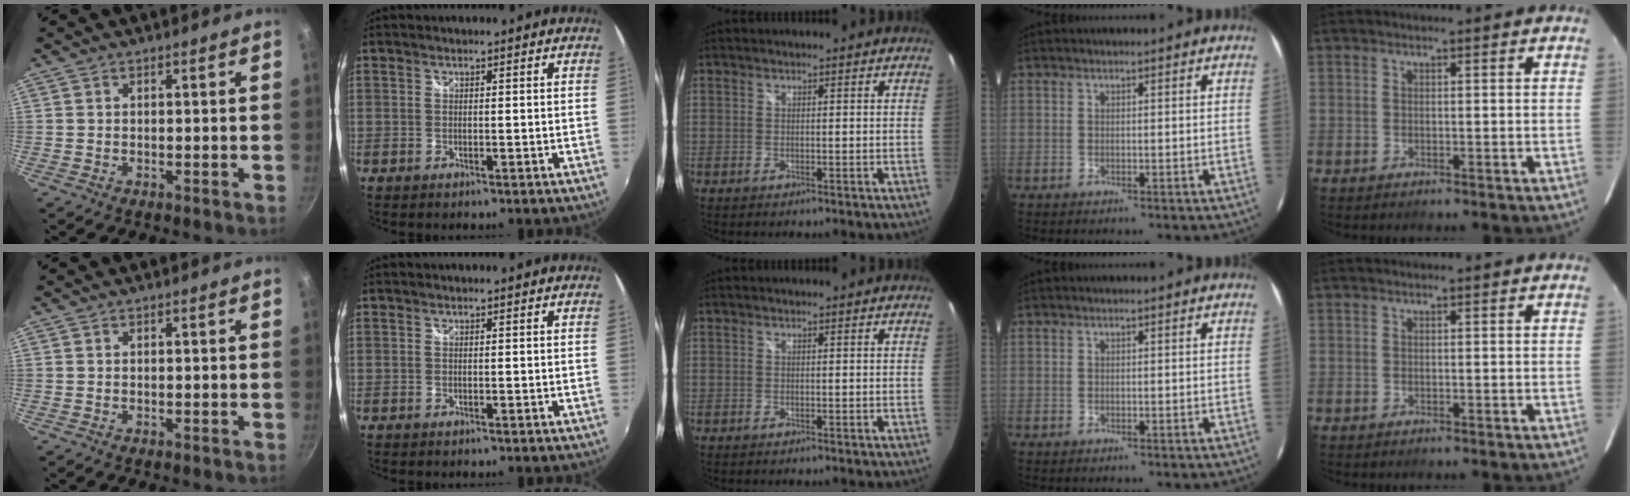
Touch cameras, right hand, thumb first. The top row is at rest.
{}